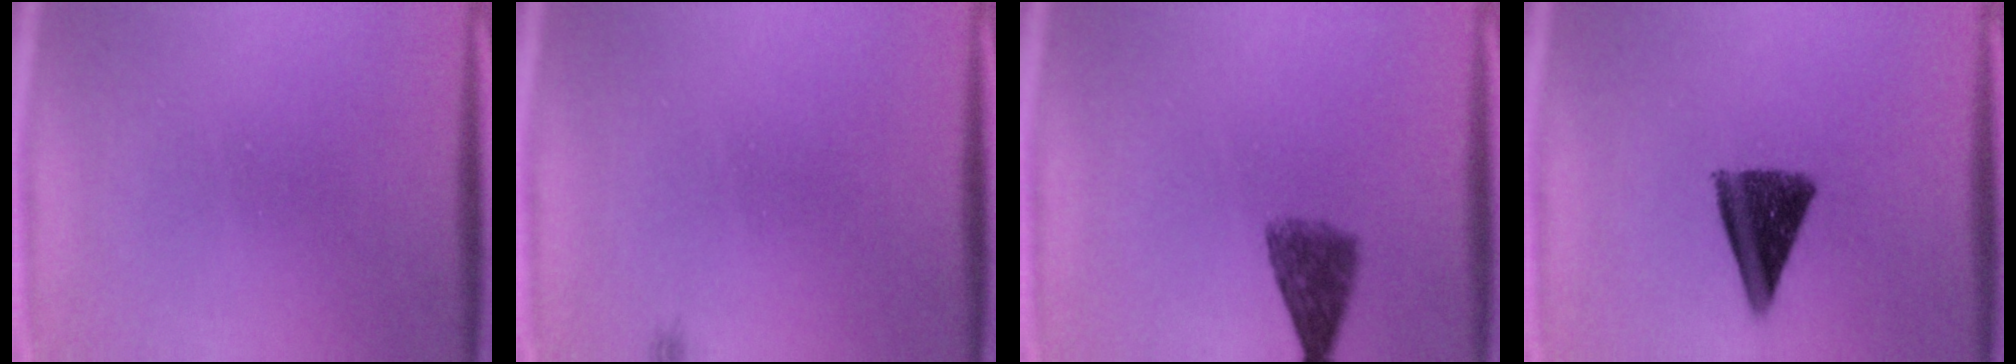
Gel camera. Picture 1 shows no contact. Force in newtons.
{"total": 0.6}
{"total": 5.1}
{"total": 10.6}